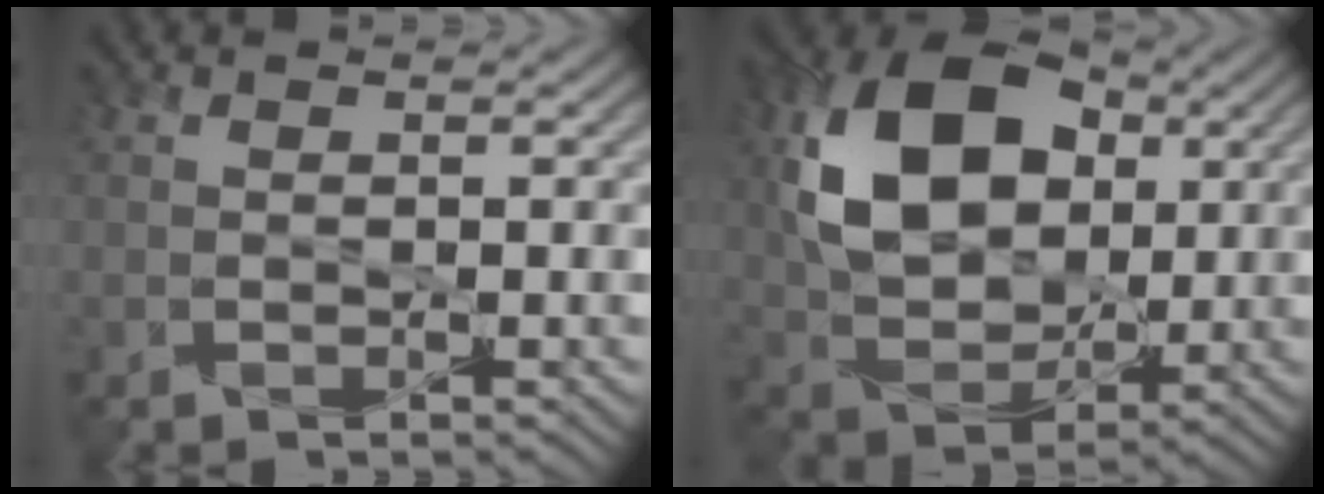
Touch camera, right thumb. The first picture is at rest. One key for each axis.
{"total": 13.7, "fx": 3.4, "fy": 9.4, "fz": 9.3, "tx": -0.196, "ty": 0.010, "tz": 0.066}